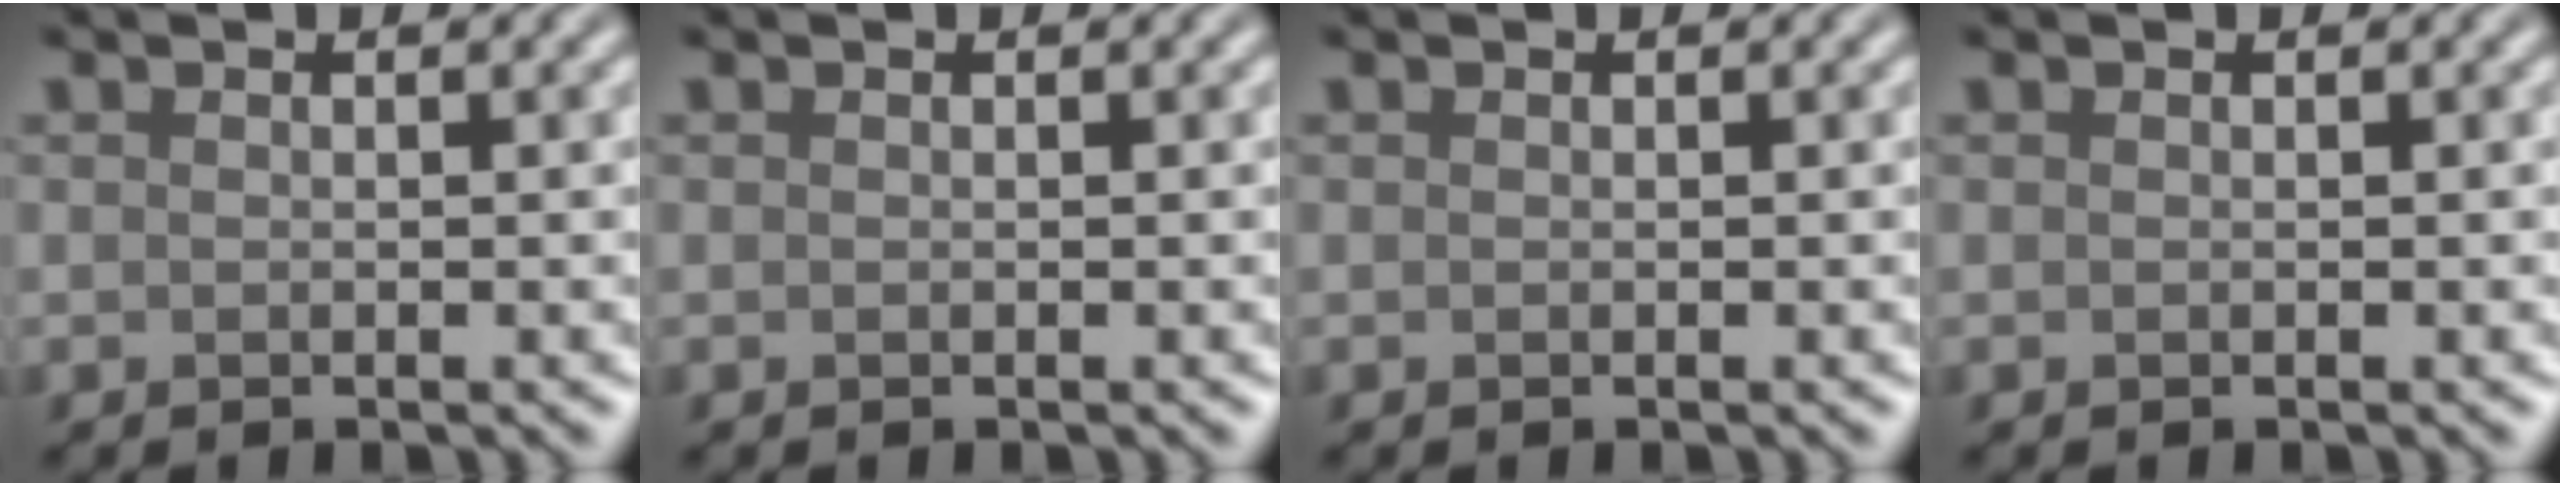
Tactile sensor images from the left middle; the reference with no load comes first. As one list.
[{"total": 0.0}, {"total": 0.0}, {"total": 0.0}]